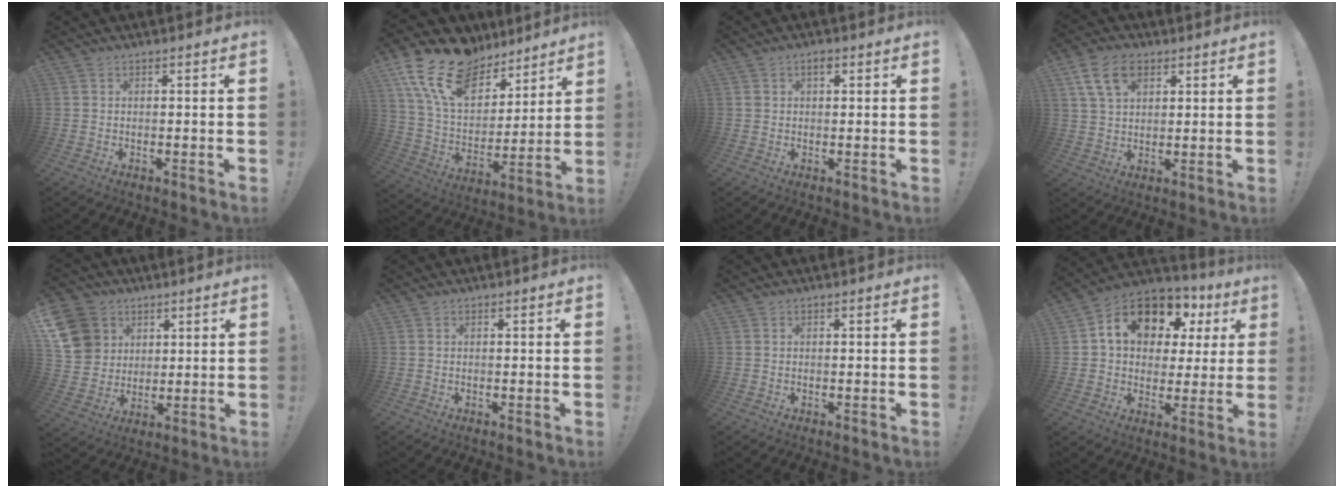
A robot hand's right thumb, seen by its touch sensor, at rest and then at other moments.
{"total": 19.7, "force": [12.0, 11.7, 10.4], "torque": [-0.196, -0.066, 0.228]}
{"total": 2.0, "force": [1.0, 1.3, 1.2], "torque": [-0.016, 0.002, 0.017]}
{"total": 10.8, "force": [5.2, 7.0, 6.4], "torque": [-0.113, -0.003, 0.103]}
{"total": 14.2, "force": [5.1, 12.1, 5.4], "torque": [-0.091, -0.020, 0.108]}
{"total": 0.0}
{"total": 0.0}
{"total": 14.9, "force": [7.3, 9.9, 8.4], "torque": [-0.140, -0.035, 0.134]}